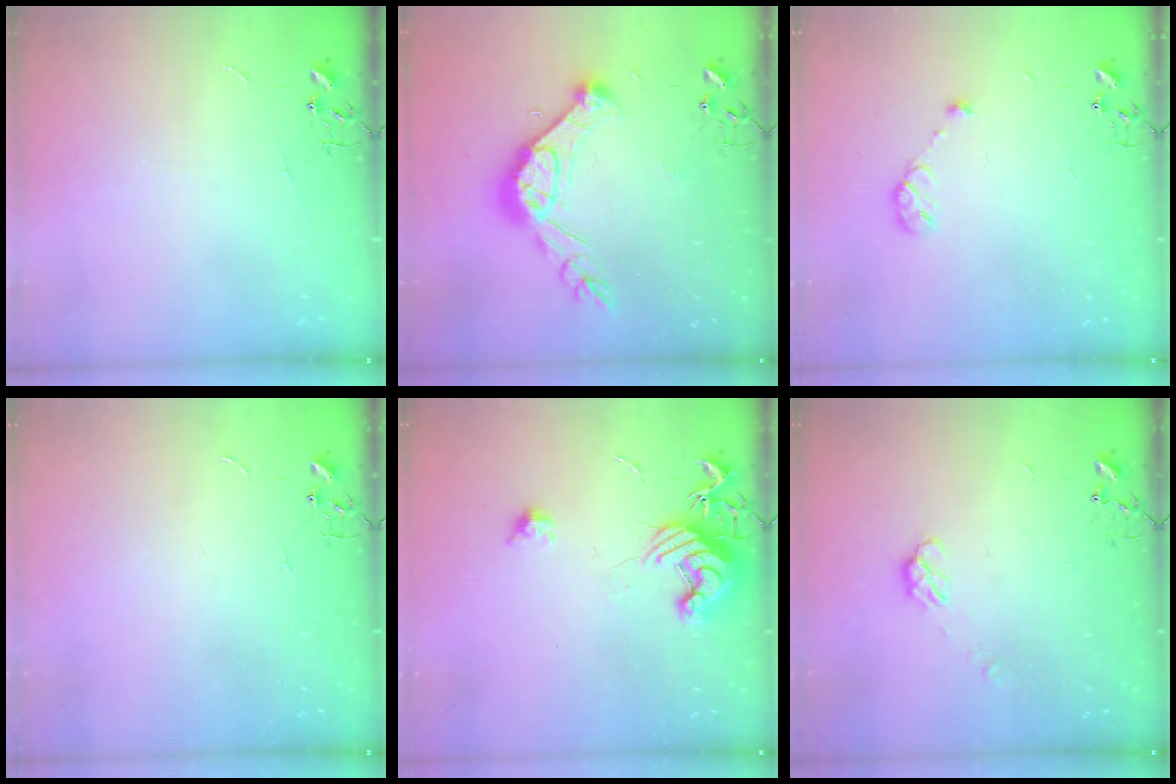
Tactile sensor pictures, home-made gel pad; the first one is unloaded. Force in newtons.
{"total": 16.0, "press": 15.9, "slide": 1.4}
{"total": 6.3, "press": 6.1, "slide": 1.4}
{"total": 0.0}
{"total": 12.7, "press": 12.6, "slide": 1.2}
{"total": 5.1, "press": 5.1, "slide": 0.5}